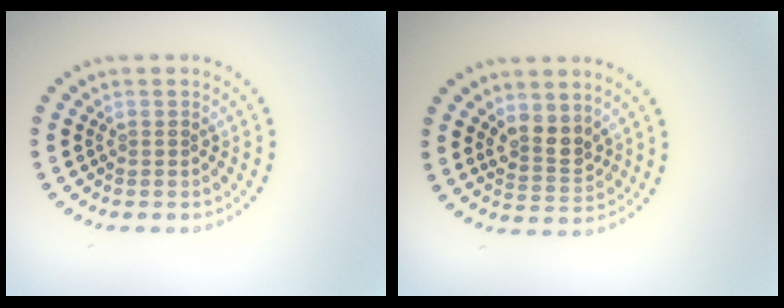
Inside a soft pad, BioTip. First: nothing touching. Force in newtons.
{"total": 2.6, "press": 2.4, "slide": 1.2}